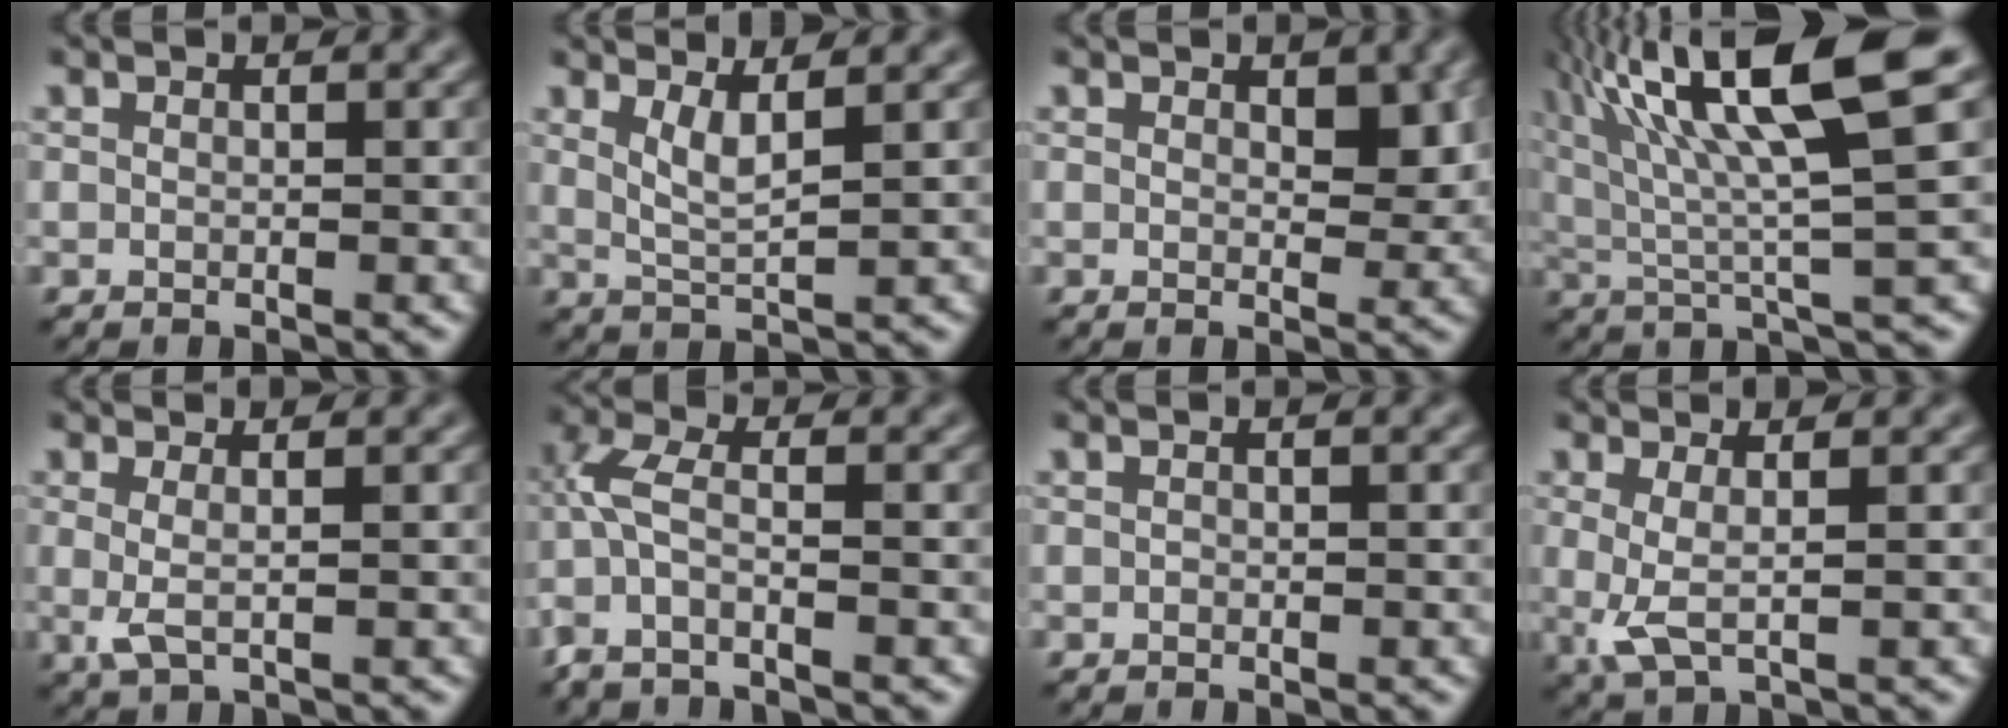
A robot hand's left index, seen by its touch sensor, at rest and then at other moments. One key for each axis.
{"total": 2.6, "fx": 1.3, "fy": 0.6, "fz": 2.1, "tx": -0.037, "ty": -0.008, "tz": 0.027}
{"total": 2.8, "fx": 0.6, "fy": 1.6, "fz": 2.2, "tx": -0.023, "ty": -0.006, "tz": 0.011}
{"total": 13.0, "fx": 5.6, "fy": 2.7, "fz": 11.4, "tx": -0.192, "ty": 0.025, "tz": 0.098}
{"total": 2.0, "fx": 0.1, "fy": 0.6, "fz": 1.9, "tx": -0.038, "ty": -0.003, "tz": 0.000}
{"total": 3.4, "fx": -1.6, "fy": 0.8, "fz": 2.8, "tx": -0.073, "ty": -0.001, "tz": -0.047}
{"total": 0.0}
{"total": 2.5, "fx": 0.2, "fy": 0.7, "fz": 2.4, "tx": -0.053, "ty": -0.003, "tz": 0.003}